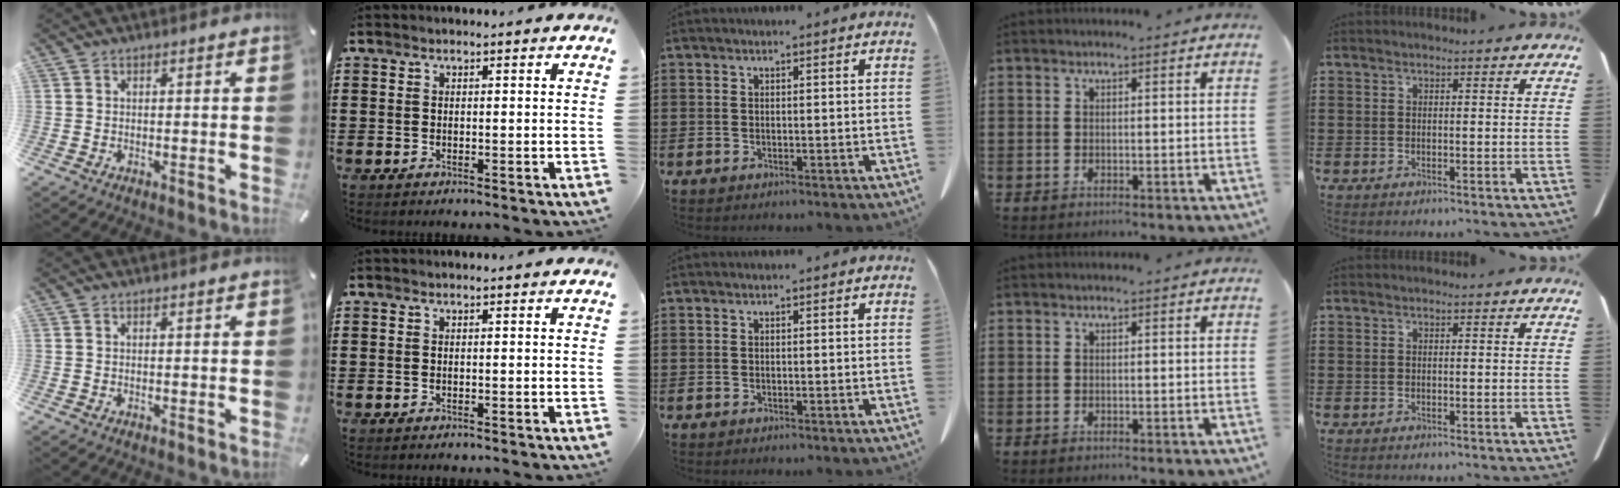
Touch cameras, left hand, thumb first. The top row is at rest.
{}